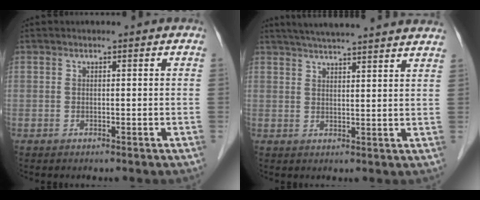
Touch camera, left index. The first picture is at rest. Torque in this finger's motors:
{"motor_torque": [-0.39, -0.91, 0.42, 0.09]}